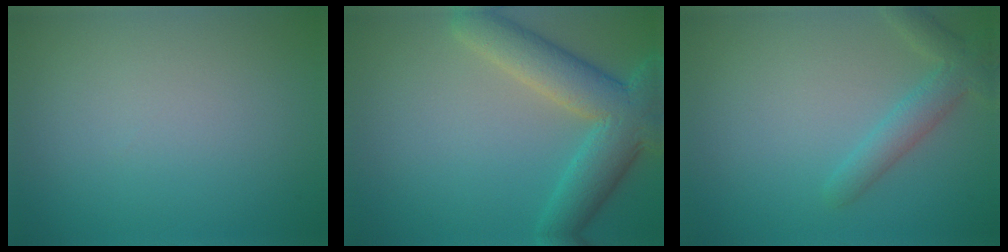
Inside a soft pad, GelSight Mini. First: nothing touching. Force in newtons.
{"total": 6.2, "press": 6.2, "slide": 0.5}
{"total": 3.0, "press": 3.0, "slide": 0.2}